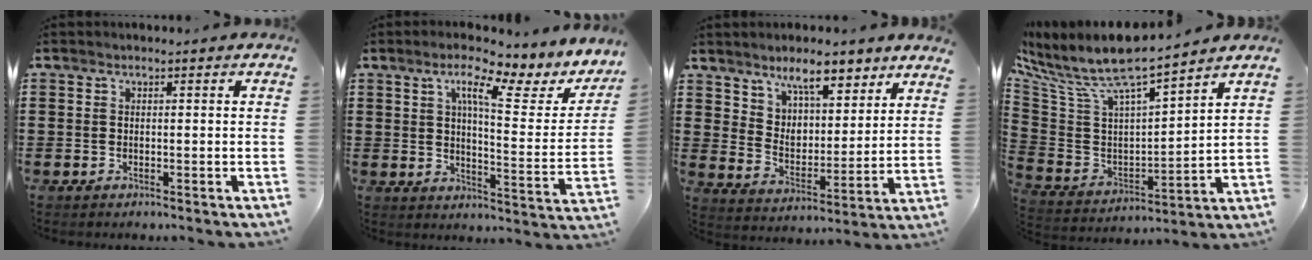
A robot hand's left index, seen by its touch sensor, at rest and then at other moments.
{"total": 9.6, "force": [6.2, 1.5, 7.3], "torque": [-0.128, -0.033, 0.094]}
{"total": 7.4, "force": [6.7, 1.9, 2.4], "torque": [-0.053, -0.032, 0.120]}
{"total": 8.8, "force": [7.6, 1.5, 4.2], "torque": [-0.120, -0.056, 0.128]}